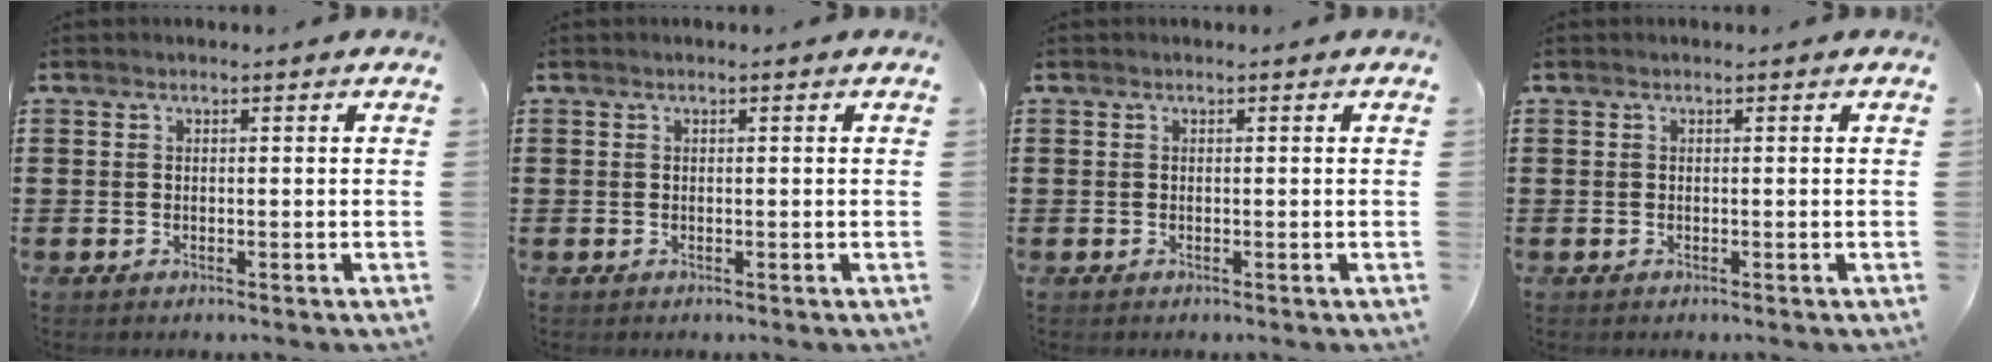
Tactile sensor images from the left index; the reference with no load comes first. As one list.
[{"total": 0.0}, {"total": 0.0}, {"total": 0.0}]